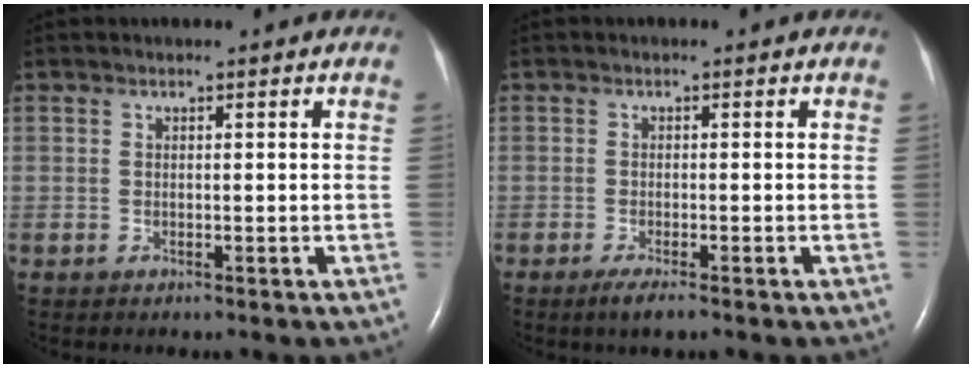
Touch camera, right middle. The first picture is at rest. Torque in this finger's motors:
{"motor_torque": [0.67, -0.42, 0.25, 0.02]}